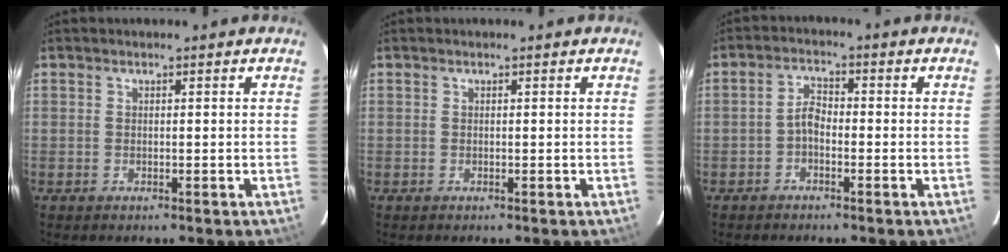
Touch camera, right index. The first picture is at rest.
{"total": 0.0}
{"total": 2.7, "force": [-1.4, 1.4, 1.7], "torque": [-0.037, 0.011, -0.029]}